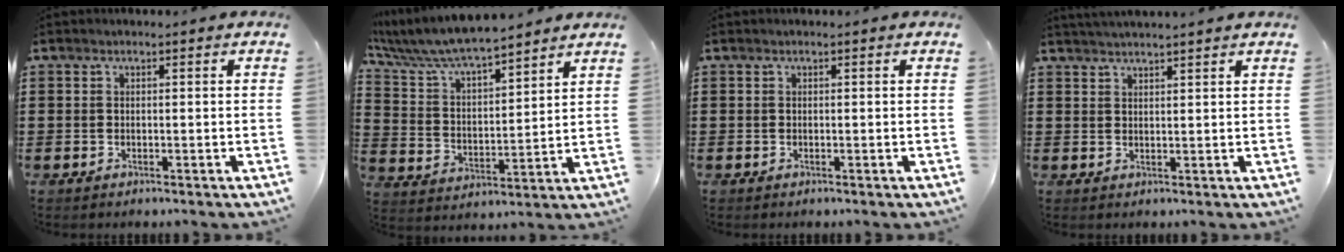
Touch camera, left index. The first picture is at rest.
{"total": 7.4, "force": [6.9, 0.7, 2.5], "torque": [-0.079, -0.040, 0.119]}
{"total": 0.0}
{"total": 1.9, "force": [1.8, -0.3, 0.3], "torque": [-0.008, 0.000, 0.036]}